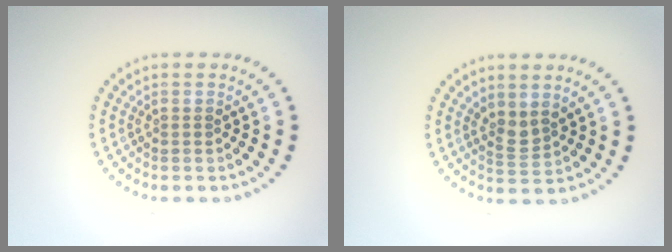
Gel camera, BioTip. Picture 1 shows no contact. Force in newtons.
{"total": 1.9, "press": 1.4, "slide": 1.2}